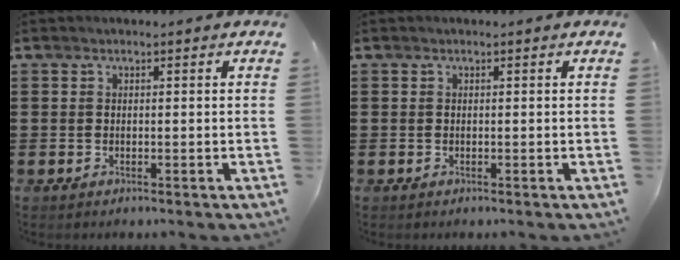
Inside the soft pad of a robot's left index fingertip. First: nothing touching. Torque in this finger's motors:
{"motor_torque": [-0.04, 0.01, -0.01, 0.00]}